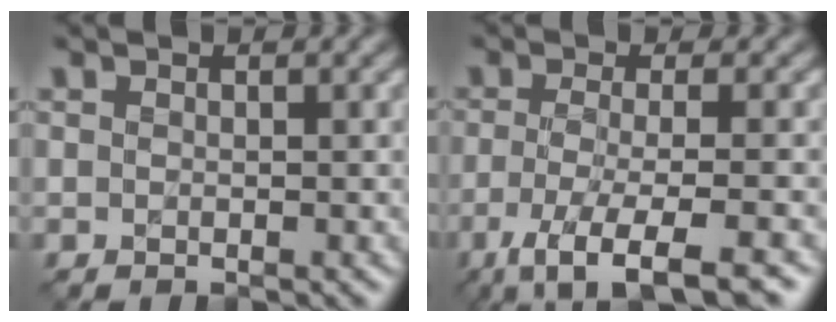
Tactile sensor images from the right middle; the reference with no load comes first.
{"total": 6.2, "force": [-3.2, 1.5, 5.1], "torque": [-0.084, -0.004, -0.063]}